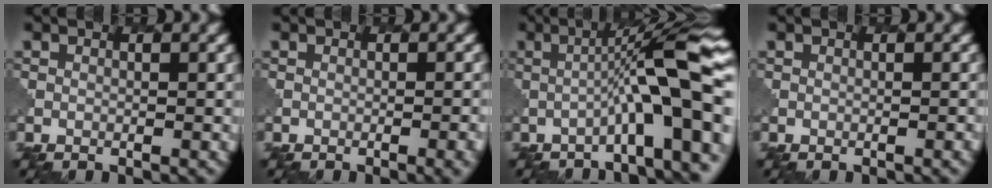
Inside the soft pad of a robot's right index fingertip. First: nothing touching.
{"total": 2.9, "force": [-1.5, 0.9, 2.4], "torque": [-0.010, 0.009, -0.014]}
{"total": 9.0, "force": [-2.3, 1.3, 8.7], "torque": [-0.114, 0.028, -0.042]}
{"total": 1.1, "force": [-0.5, 0.4, 0.8], "torque": [0.000, 0.003, -0.001]}